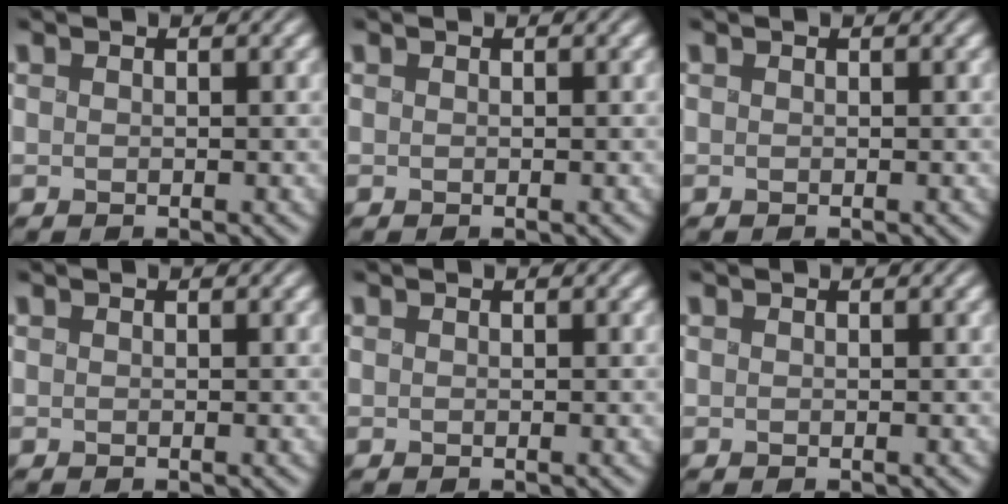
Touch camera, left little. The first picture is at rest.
{"total": 0.0}
{"total": 0.0}
{"total": 0.0}
{"total": 0.0}
{"total": 0.0}